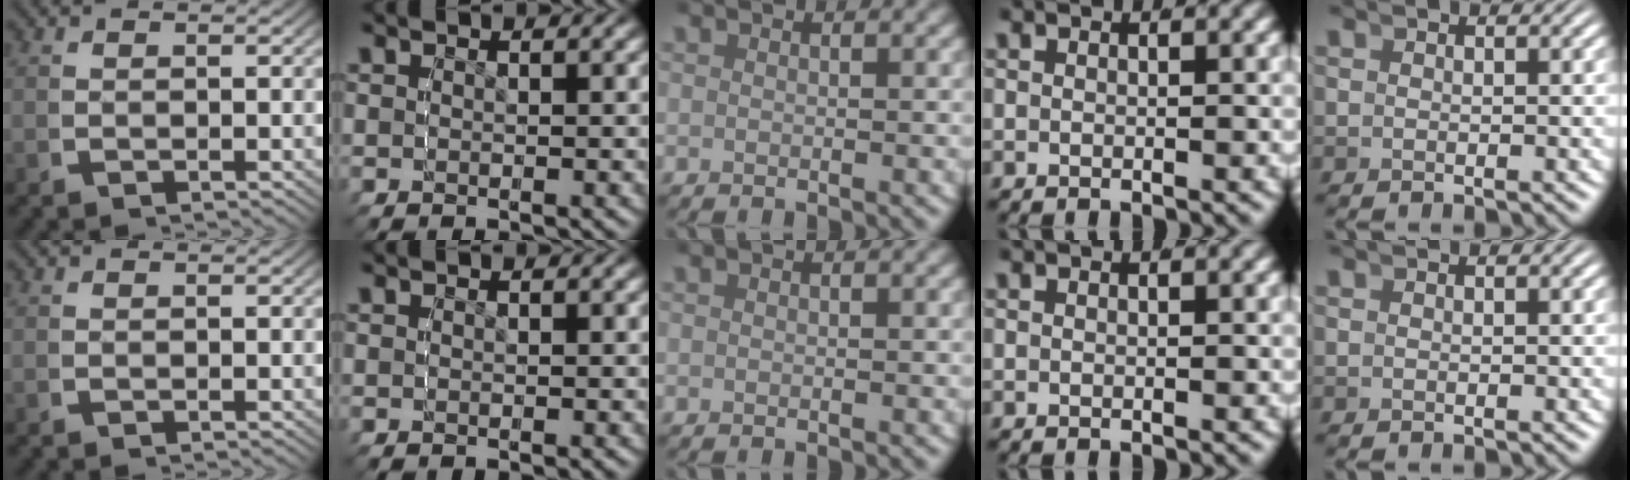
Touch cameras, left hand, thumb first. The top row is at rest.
{}